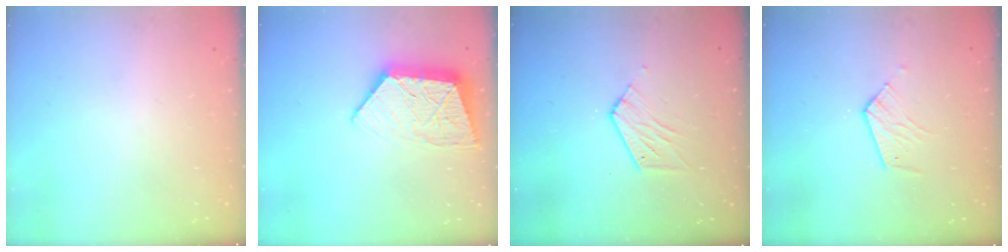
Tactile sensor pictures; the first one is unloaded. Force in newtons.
{"total": 13.6, "press": 13.5, "slide": 1.0}
{"total": 5.8, "press": 5.8, "slide": 0.5}
{"total": 6.2, "press": 6.2, "slide": 0.5}